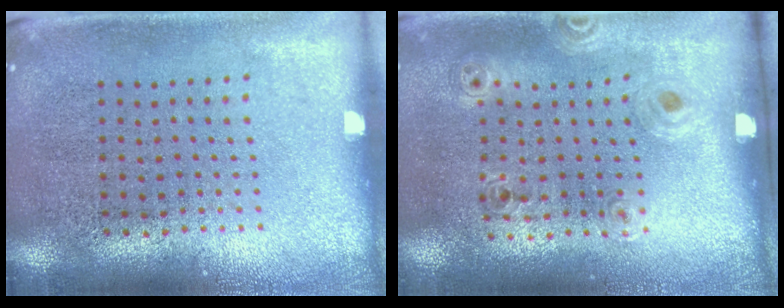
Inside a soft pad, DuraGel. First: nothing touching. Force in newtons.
{"total": 1.1, "press": 0.9, "slide": 0.7}